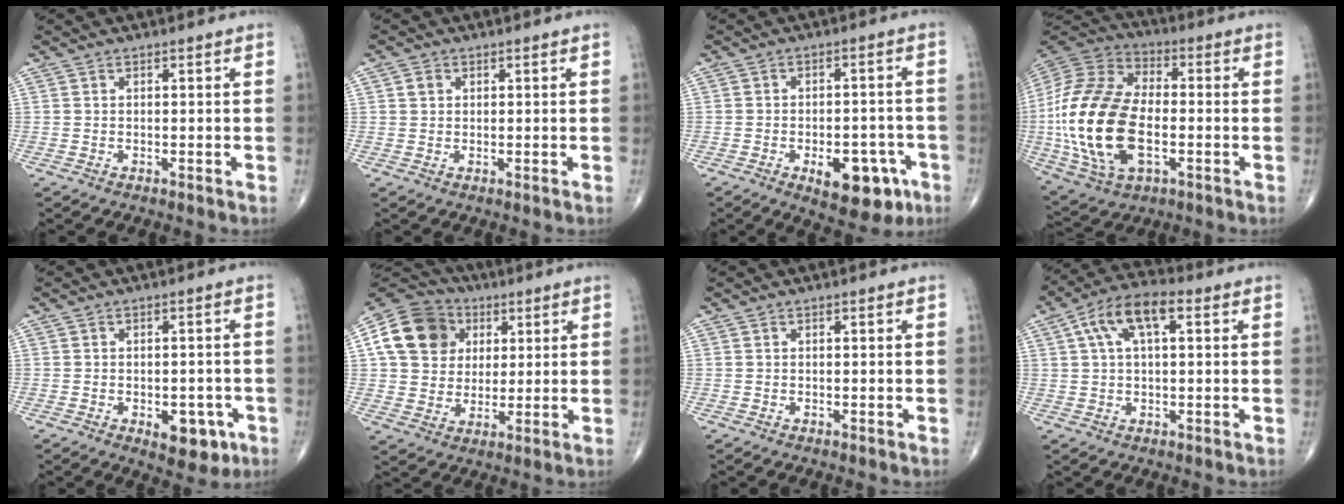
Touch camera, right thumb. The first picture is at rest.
{"total": 1.5, "force": [0.5, 1.3, 0.6], "torque": [-0.004, -0.001, 0.006]}
{"total": 11.2, "force": [-5.0, 5.8, 8.2], "torque": [-0.081, 0.025, -0.057]}
{"total": 25.0, "force": [-3.3, 13.8, 20.5], "torque": [-0.435, 0.003, -0.056]}
{"total": 6.8, "force": [-2.7, 3.8, 5.0], "torque": [-0.039, 0.009, -0.025]}
{"total": 13.8, "force": [4.1, 11.0, 7.2], "torque": [-0.119, 0.004, 0.064]}
{"total": 0.0}
{"total": 9.8, "force": [3.1, 4.5, 8.2], "torque": [-0.156, 0.029, 0.048]}